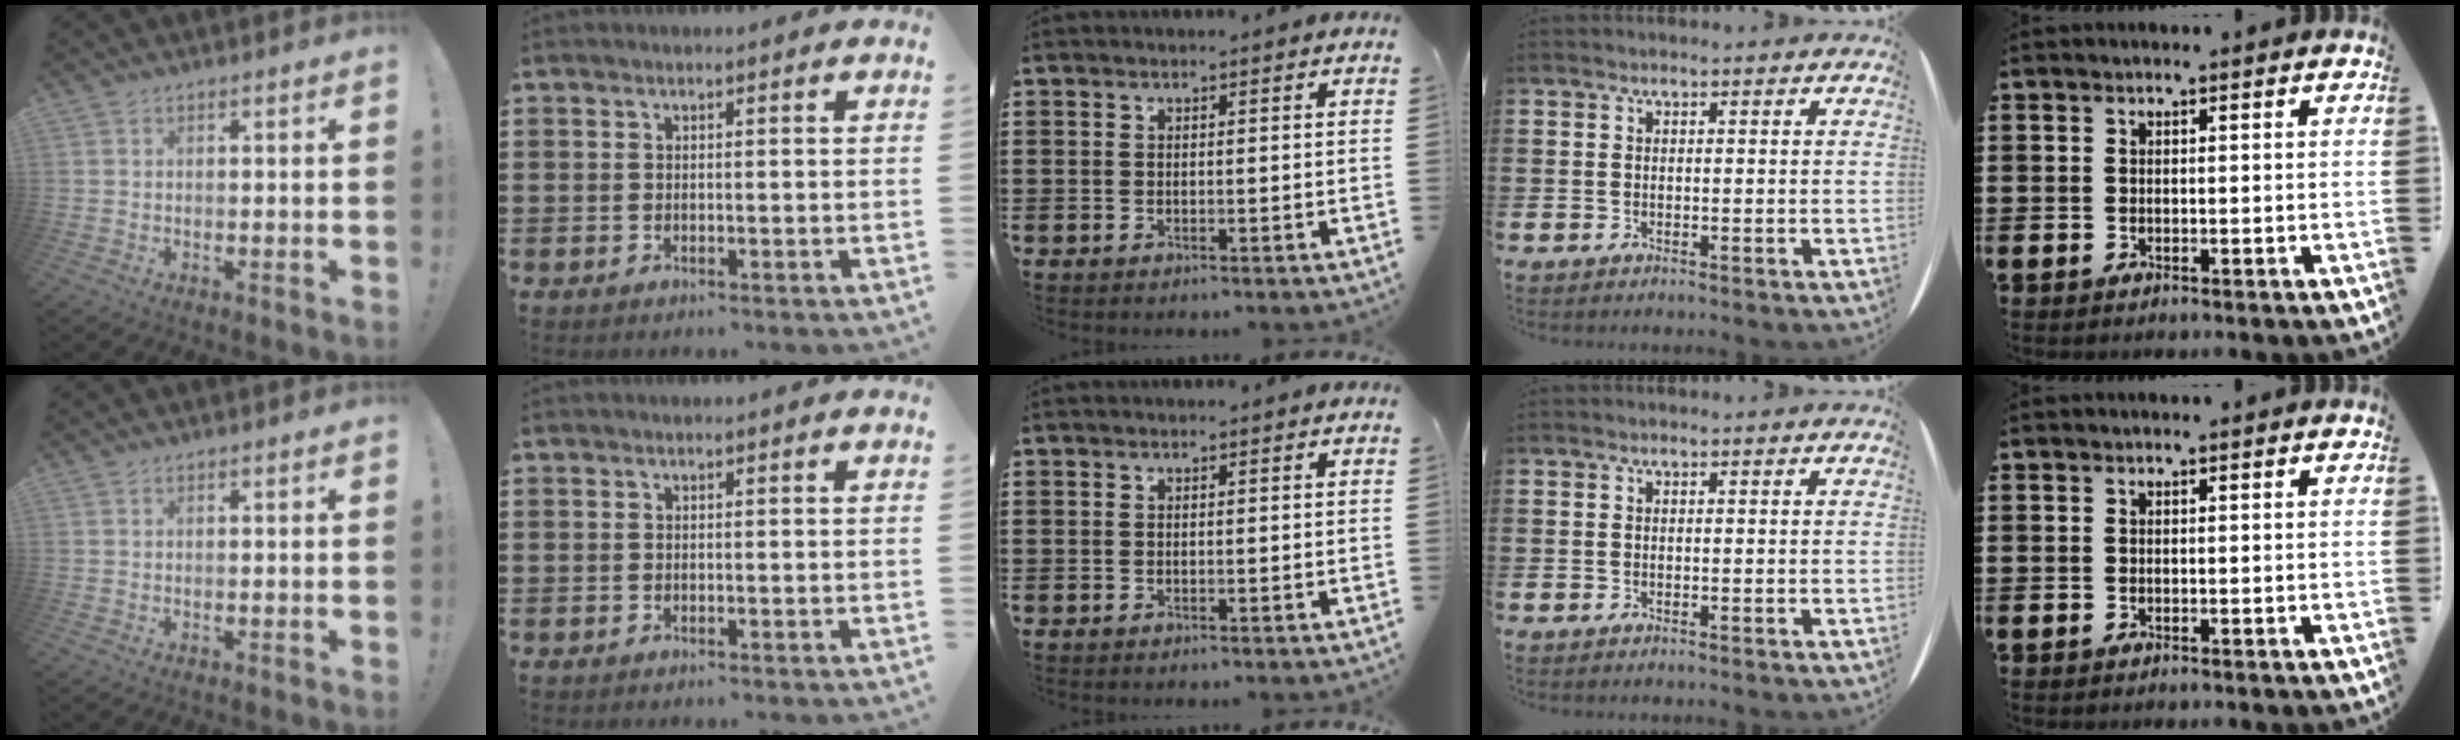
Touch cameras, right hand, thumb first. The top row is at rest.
{}